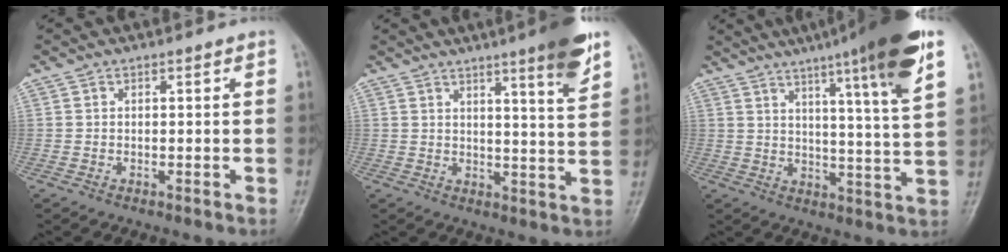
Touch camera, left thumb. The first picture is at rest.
{"total": 9.3, "force": [5.8, 0.5, 7.2], "torque": [-0.091, -0.035, 0.077]}
{"total": 18.8, "force": [11.1, 1.2, 15.1], "torque": [-0.212, -0.038, 0.146]}